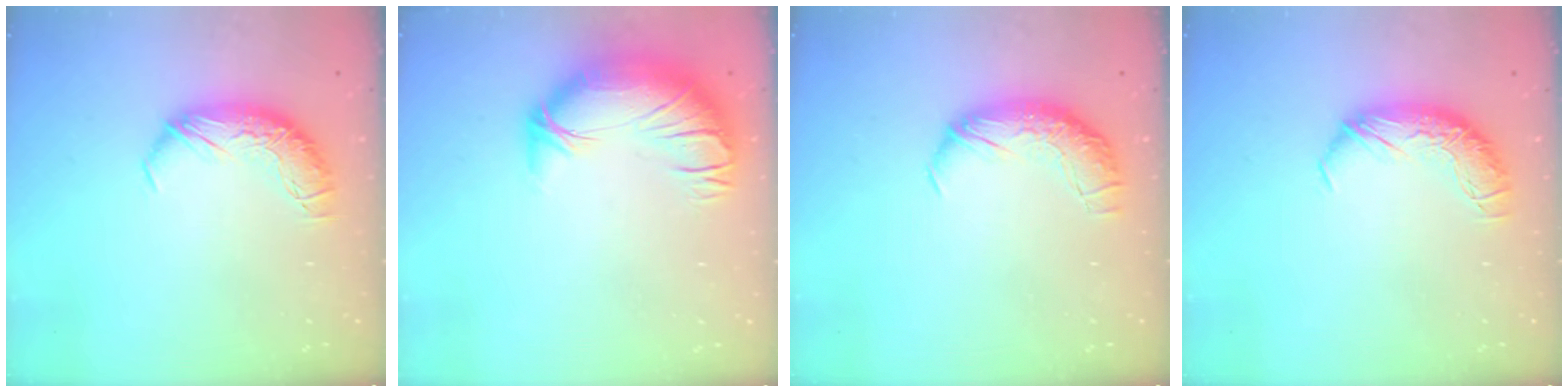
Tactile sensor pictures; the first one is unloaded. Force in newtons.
{"total": 3.7, "press": 1.9, "slide": 3.1}
{"total": 2.4, "press": 1.1, "slide": 2.2}
{"total": 0.0}